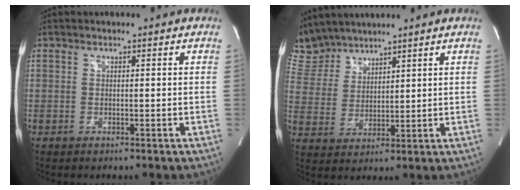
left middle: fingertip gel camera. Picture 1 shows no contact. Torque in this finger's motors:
{"motor_torque": [1.08, -1.06, 0.19, -0.06]}